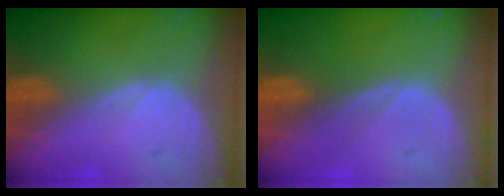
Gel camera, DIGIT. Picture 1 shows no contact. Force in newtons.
{"total": 0.0}